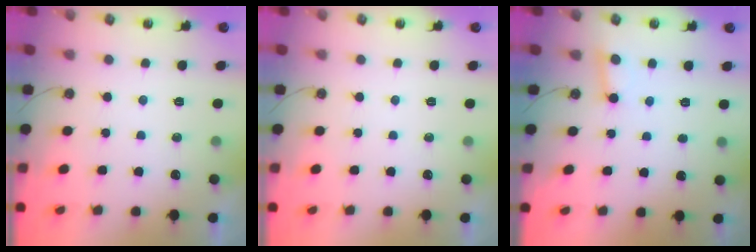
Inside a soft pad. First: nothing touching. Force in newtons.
{"total": 0.0}
{"total": 2.8, "press": 2.7, "slide": 0.6}